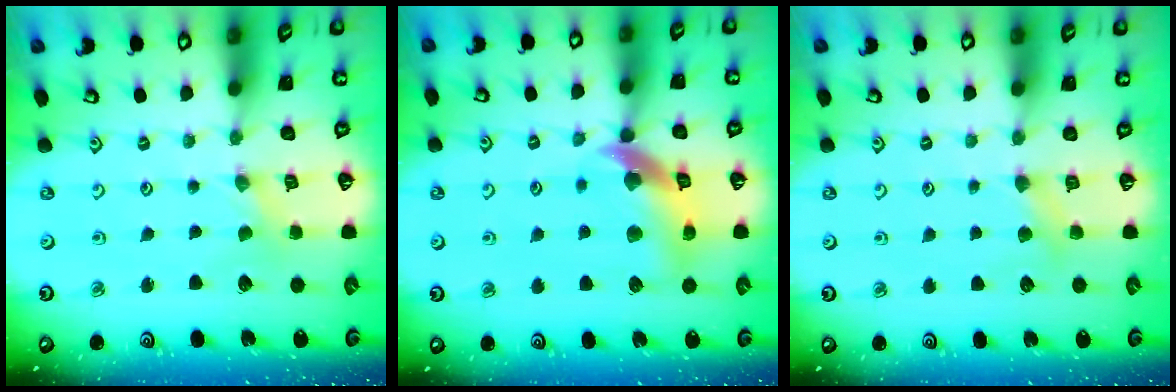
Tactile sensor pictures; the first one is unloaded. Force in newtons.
{"total": 12.8, "press": 12.7, "slide": 1.9}
{"total": 4.8, "press": 4.7, "slide": 0.7}